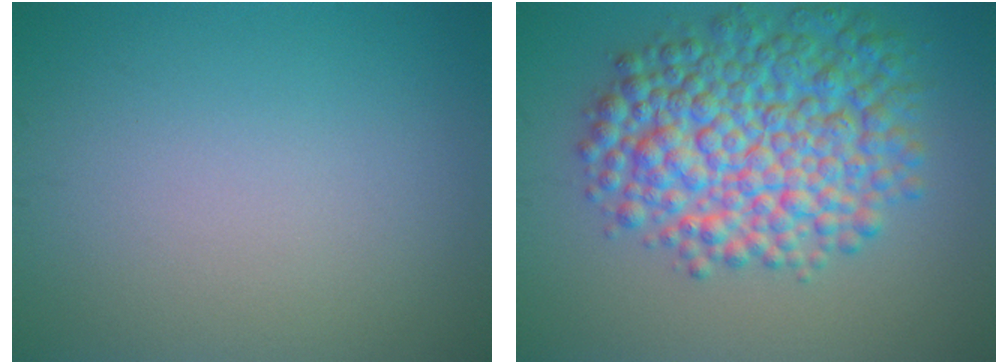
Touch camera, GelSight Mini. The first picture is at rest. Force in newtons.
{"total": 9.7, "press": 9.7, "slide": 0.2}